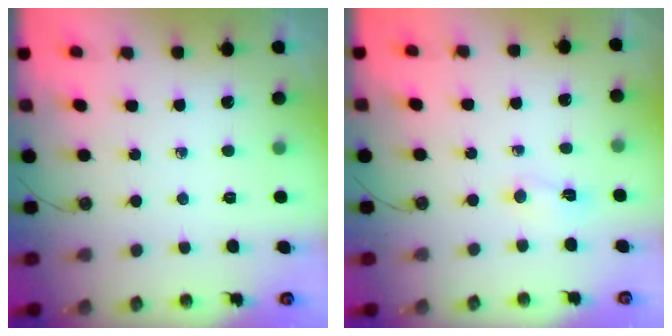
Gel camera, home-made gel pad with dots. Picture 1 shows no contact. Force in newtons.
{"total": 2.7, "press": 2.7, "slide": 0.5}